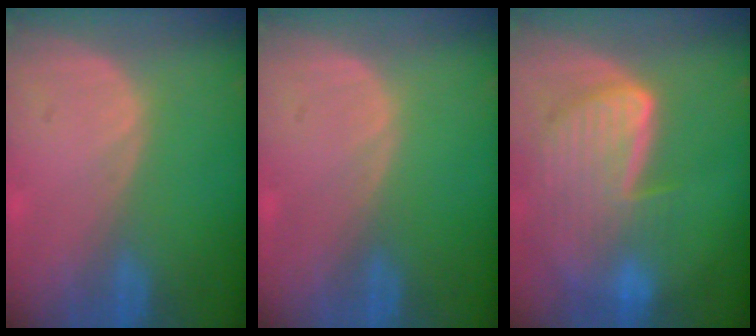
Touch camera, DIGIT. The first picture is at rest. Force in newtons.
{"total": 0.0}
{"total": 9.2, "press": 8.1, "slide": 4.3}